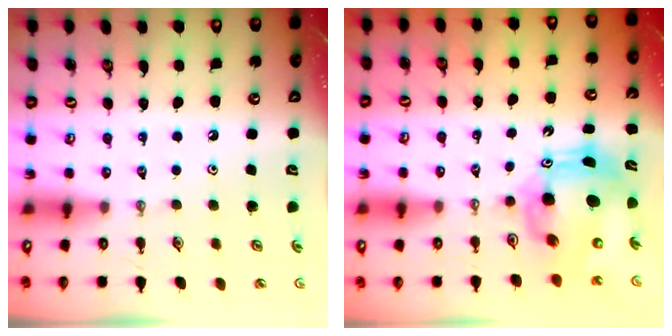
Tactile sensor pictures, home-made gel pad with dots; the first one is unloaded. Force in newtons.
{"total": 11.0, "press": 10.9, "slide": 1.8}